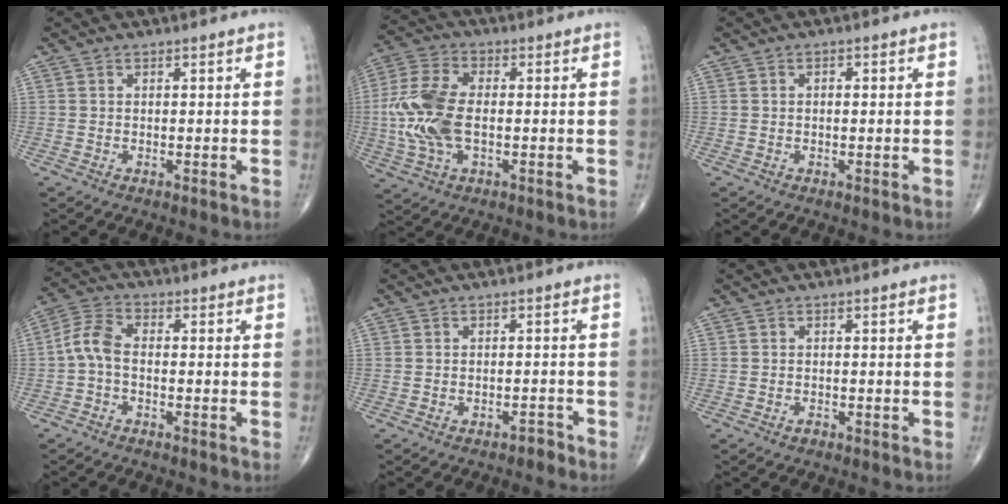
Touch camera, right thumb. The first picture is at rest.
{"total": 13.0, "force": [-1.0, 7.0, 10.9], "torque": [-0.250, 0.010, -0.022]}
{"total": 0.9, "force": [0.1, 0.4, 0.7], "torque": [-0.012, 0.002, 0.000]}
{"total": 5.5, "force": [-1.1, 2.9, 4.5], "torque": [-0.099, 0.020, -0.034]}
{"total": 1.5, "force": [-1.3, 0.6, 0.3], "torque": [-0.003, 0.011, -0.019]}
{"total": 0.9, "force": [-0.6, 0.5, 0.4], "torque": [-0.006, 0.004, -0.011]}